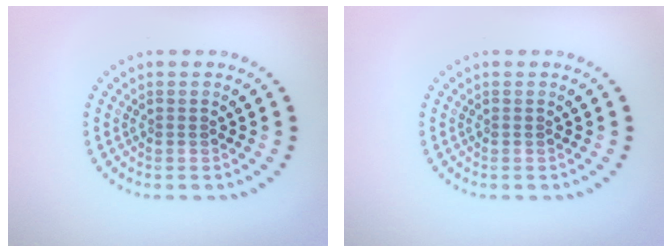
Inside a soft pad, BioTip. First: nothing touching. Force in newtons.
{"total": 0.0}